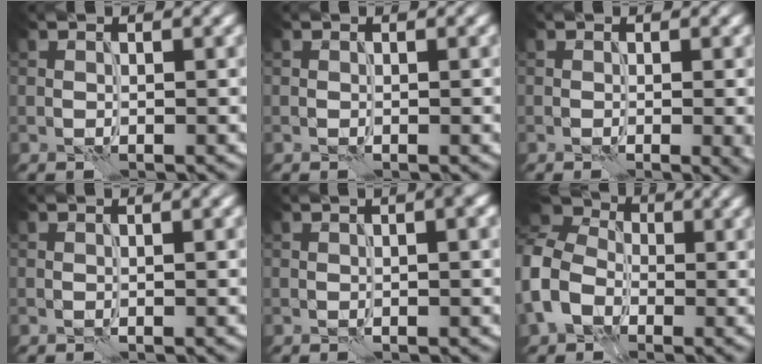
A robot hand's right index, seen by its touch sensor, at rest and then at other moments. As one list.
[{"total": 0.0}, {"total": 2.4, "force": [-0.2, 0.9, 2.2], "torque": [-0.009, 0.002, 0.000]}, {"total": 1.4, "force": [0.3, 0.4, 1.2], "torque": [-0.007, 0.002, -0.001]}, {"total": 4.0, "force": [1.0, 1.5, 3.6], "torque": [-0.022, 0.012, -0.001]}, {"total": 8.4, "force": [-1.6, 6.6, 4.9], "torque": [-0.122, -0.008, -0.033]}]